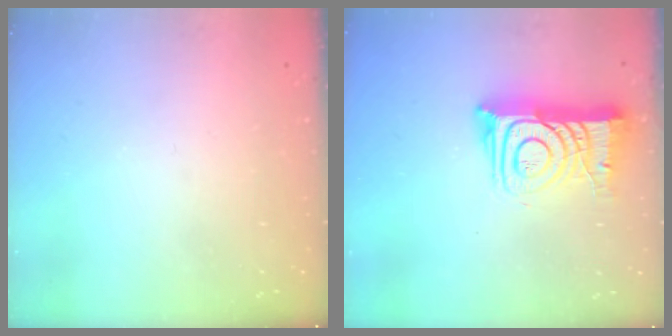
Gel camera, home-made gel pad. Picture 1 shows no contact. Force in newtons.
{"total": 12.5, "press": 12.4, "slide": 1.3}